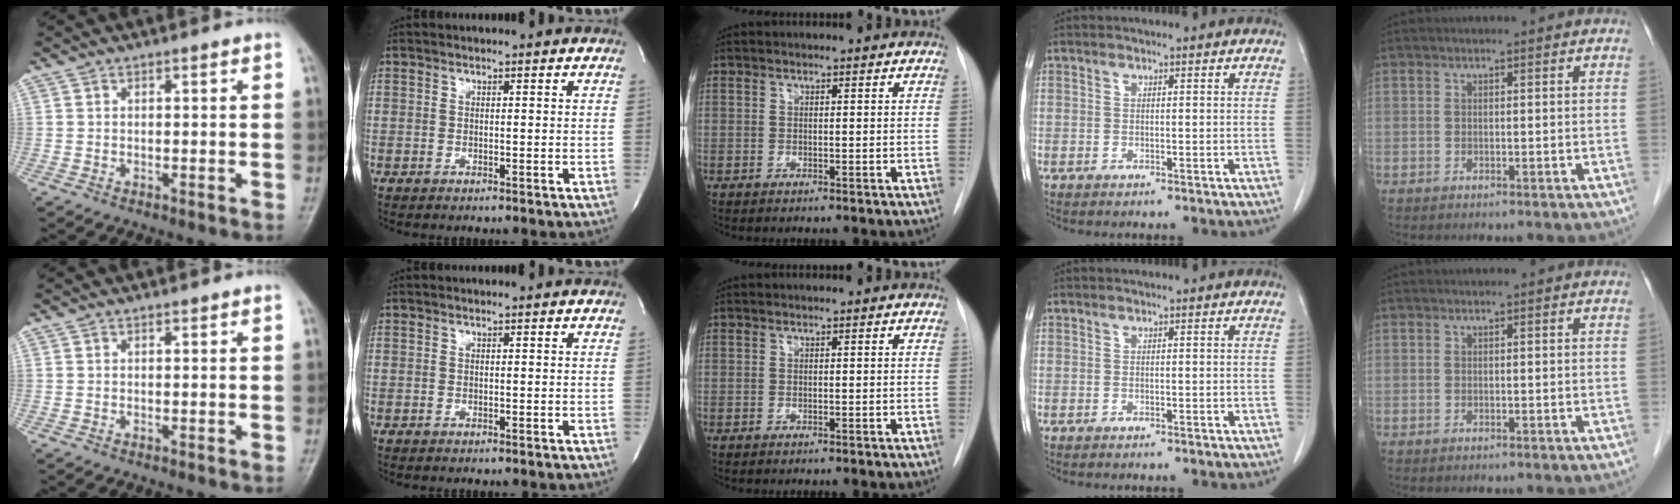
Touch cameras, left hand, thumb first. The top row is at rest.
{}